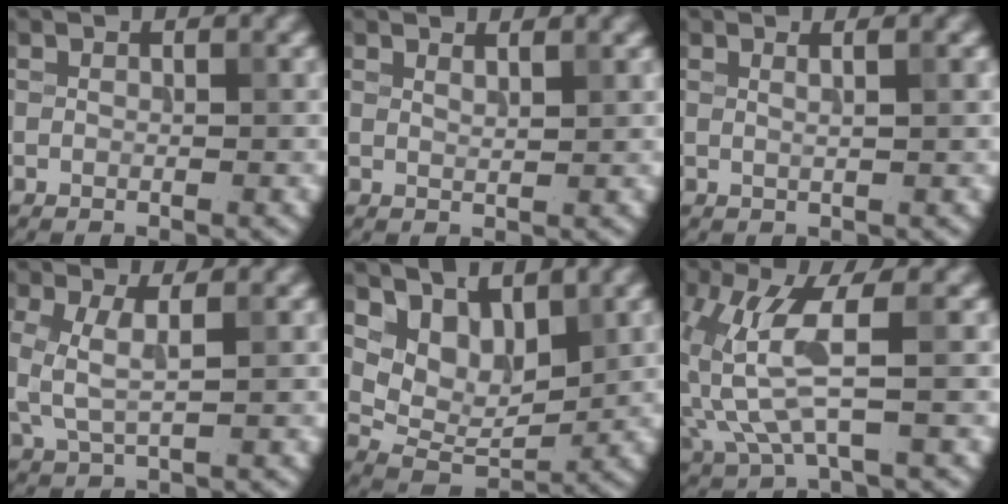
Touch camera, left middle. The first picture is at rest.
{"total": 1.1, "force": [1.0, -0.2, 0.4], "torque": [-0.010, 0.005, 0.017]}
{"total": 1.5, "force": [0.6, 0.1, 1.3], "torque": [-0.021, 0.005, 0.003]}
{"total": 3.0, "force": [0.4, 0.8, 2.9], "torque": [-0.074, -0.001, 0.012]}
{"total": 4.3, "force": [2.7, 2.4, 2.3], "torque": [-0.051, -0.013, 0.049]}
{"total": 6.0, "force": [0.2, 1.6, 5.8], "torque": [-0.148, -0.003, 0.011]}